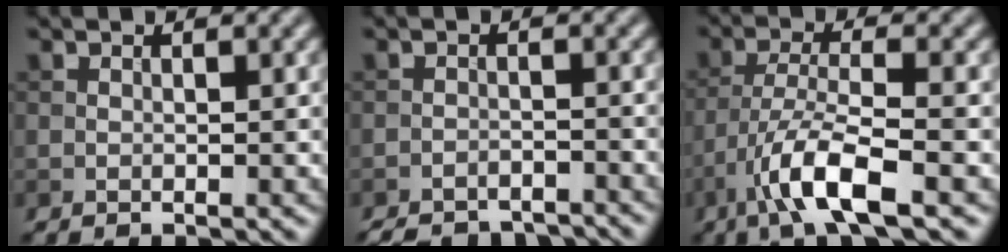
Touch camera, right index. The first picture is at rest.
{"total": 5.9, "force": [-5.6, 1.3, 1.0], "torque": [-0.012, -0.008, -0.081]}
{"total": 6.7, "force": [-3.6, 1.6, 5.4], "torque": [-0.102, 0.002, -0.075]}